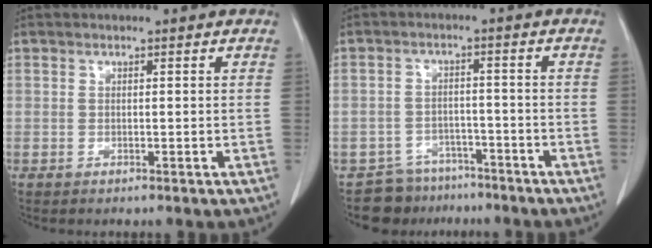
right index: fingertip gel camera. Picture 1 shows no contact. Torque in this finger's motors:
{"motor_torque": [-1.71, -0.10, -1.05, -0.21]}